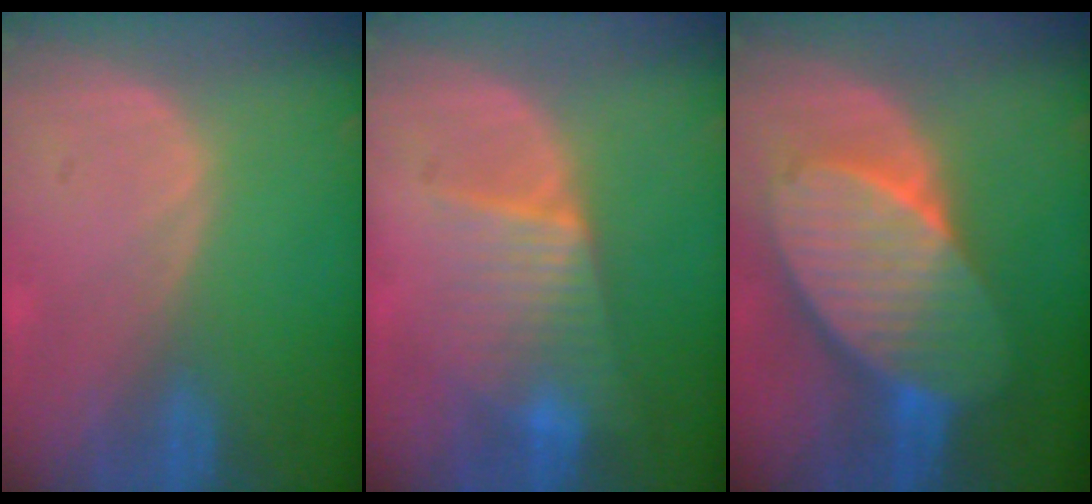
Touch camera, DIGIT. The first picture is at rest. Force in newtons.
{"total": 6.3, "press": 6.2, "slide": 0.8}
{"total": 11.0, "press": 11.0, "slide": 0.7}